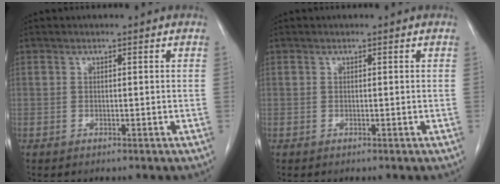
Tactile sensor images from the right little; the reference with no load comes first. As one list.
[{"total": 0.0}]